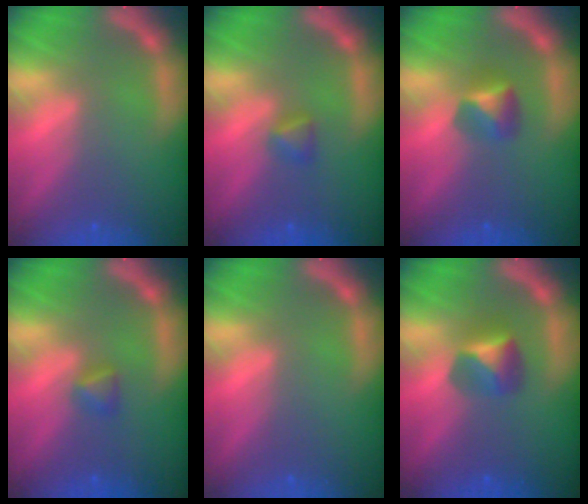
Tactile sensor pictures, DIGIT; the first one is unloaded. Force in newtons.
{"total": 1.4}
{"total": 2.4}
{"total": 1.4}
{"total": 0.0}
{"total": 2.9}